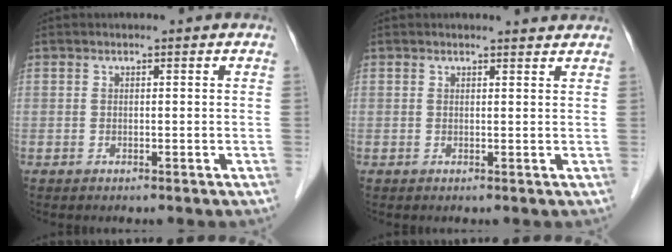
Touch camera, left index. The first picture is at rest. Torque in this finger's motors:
{"motor_torque": [0.56, -0.46, -0.02, -0.01]}